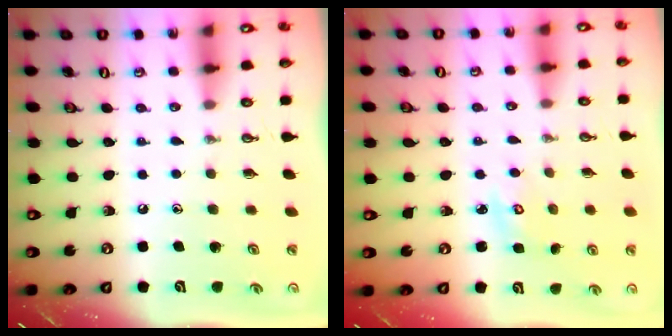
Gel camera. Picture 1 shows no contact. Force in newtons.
{"total": 2.5, "press": 2.5, "slide": 0.3}